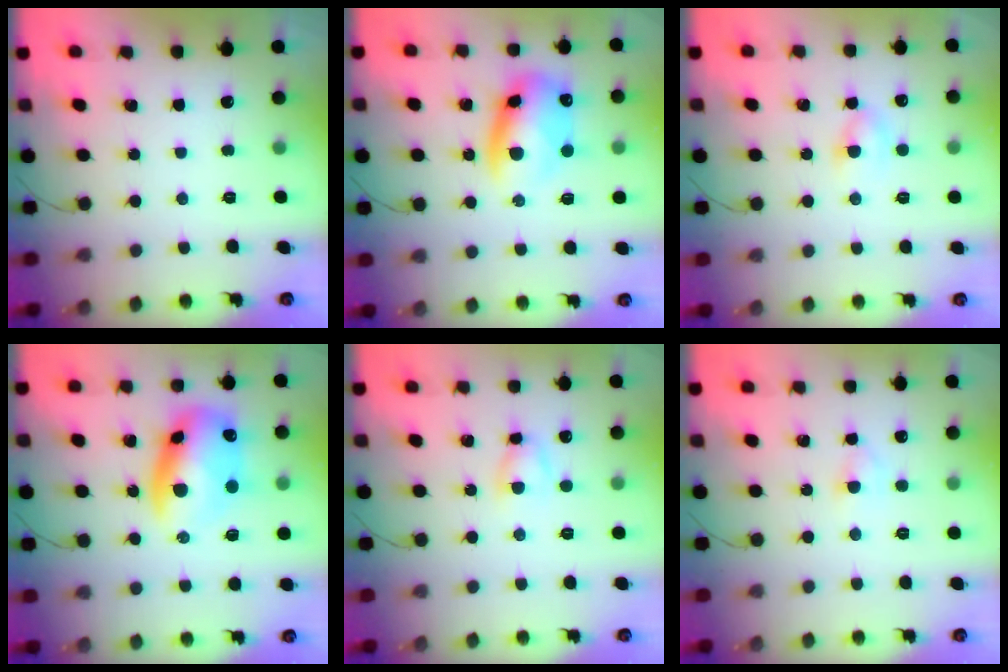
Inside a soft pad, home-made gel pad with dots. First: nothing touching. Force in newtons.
{"total": 11.1, "press": 10.8, "slide": 2.3}
{"total": 5.0, "press": 4.7, "slide": 1.8}
{"total": 13.6, "press": 13.4, "slide": 2.8}
{"total": 3.9, "press": 3.9, "slide": 0.6}
{"total": 3.0, "press": 2.8, "slide": 1.0}